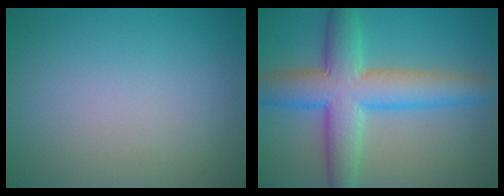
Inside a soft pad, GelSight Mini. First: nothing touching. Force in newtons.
{"total": 8.4, "press": 8.4, "slide": 0.2}